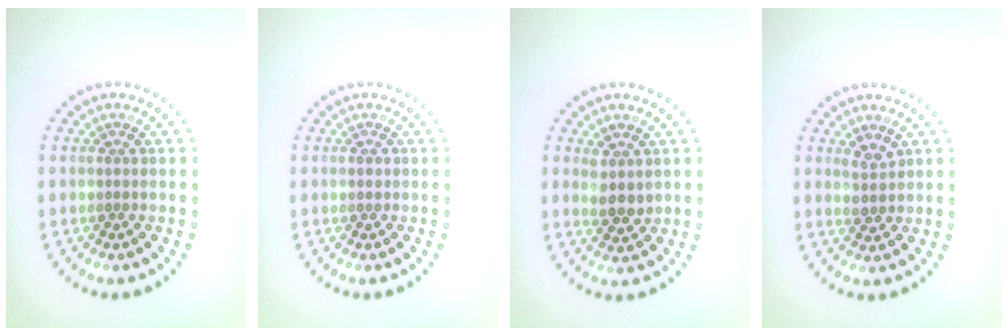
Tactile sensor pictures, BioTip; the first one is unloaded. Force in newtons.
{"total": 0.9, "press": 0.9, "slide": 0.0}
{"total": 2.1, "press": 1.9, "slide": 0.9}
{"total": 1.5, "press": 1.4, "slide": 0.7}